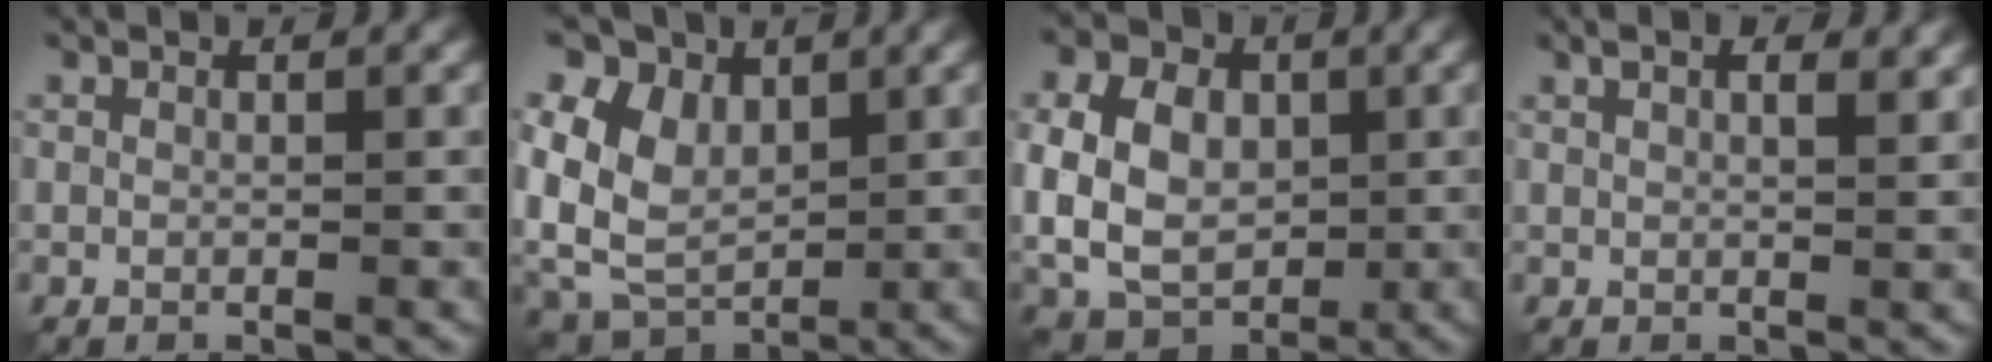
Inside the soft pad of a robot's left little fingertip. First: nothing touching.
{"total": 9.9, "force": [2.4, 7.5, 6.0], "torque": [-0.140, 0.022, 0.041]}
{"total": 11.1, "force": [0.4, 8.2, 7.4], "torque": [-0.159, 0.009, 0.003]}
{"total": 5.5, "force": [2.8, 2.5, 3.9], "torque": [-0.048, 0.026, 0.022]}